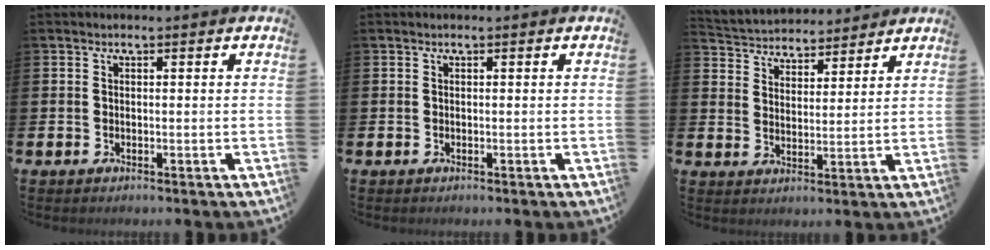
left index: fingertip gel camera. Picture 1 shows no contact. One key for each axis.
{"total": 0.0}
{"total": 4.5, "fx": 4.3, "fy": 1.2, "fz": -0.5, "tx": -0.015, "ty": -0.028, "tz": 0.075}